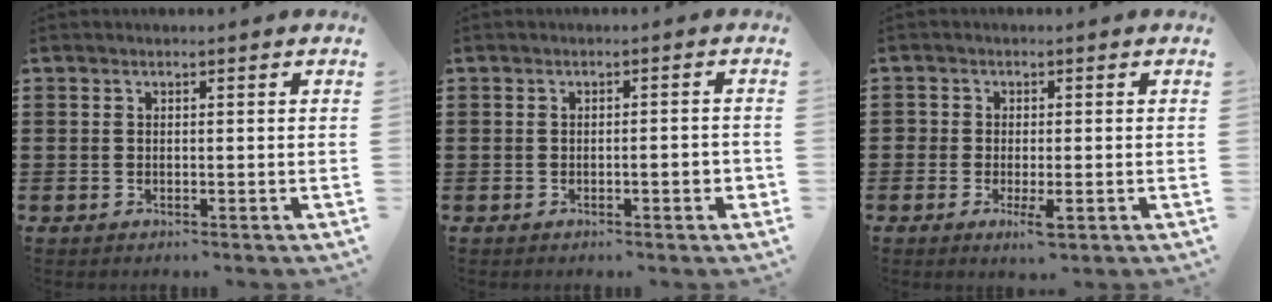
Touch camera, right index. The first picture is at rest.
{"total": 2.2, "force": [-0.8, 0.3, 2.0], "torque": [-0.034, 0.000, -0.015]}
{"total": 2.7, "force": [-0.9, 1.3, 2.2], "torque": [-0.038, 0.001, -0.016]}